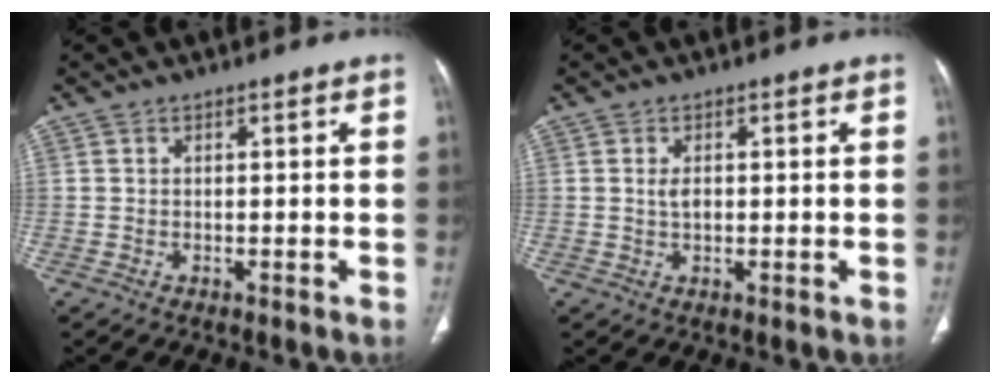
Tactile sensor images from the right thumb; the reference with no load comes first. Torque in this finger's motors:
{"motor_torque": [2.49, 2.52, 0.54, -0.40, -0.01]}